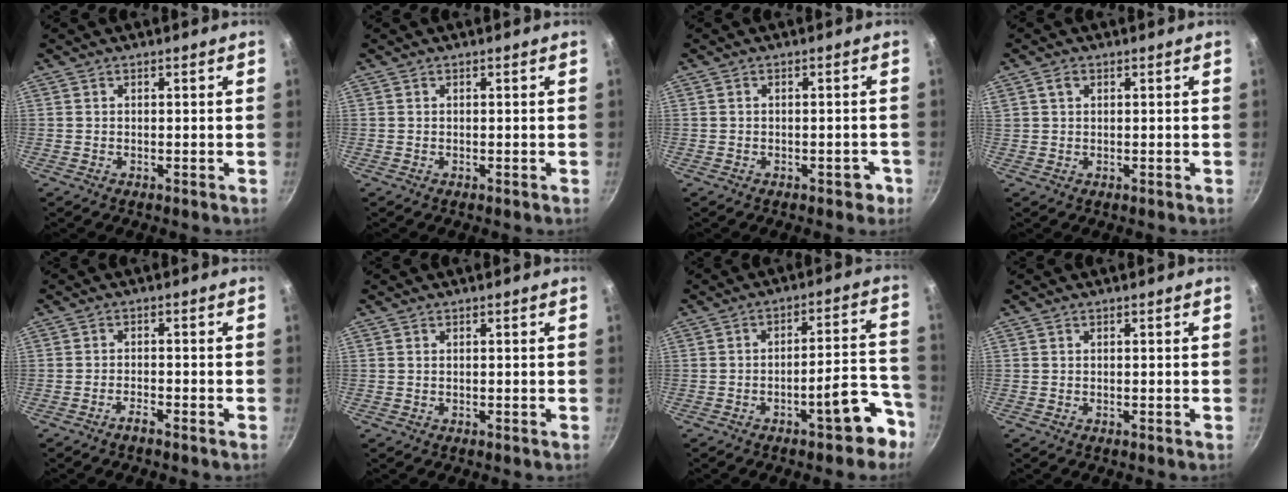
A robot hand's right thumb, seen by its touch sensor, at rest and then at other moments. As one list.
[{"total": 0.0}, {"total": 2.4, "force": [-1.3, 1.4, 1.5], "torque": [0.000, 0.025, -0.004]}, {"total": 1.8, "force": [0.8, 1.3, 1.1], "torque": [-0.016, 0.006, 0.016]}, {"total": 1.9, "force": [-1.6, 0.2, 0.9], "torque": [-0.019, 0.016, -0.028]}, {"total": 0.0}, {"total": 10.4, "force": [-6.1, 3.3, 7.7], "torque": [-0.064, 0.069, -0.075]}, {"total": 0.0}]